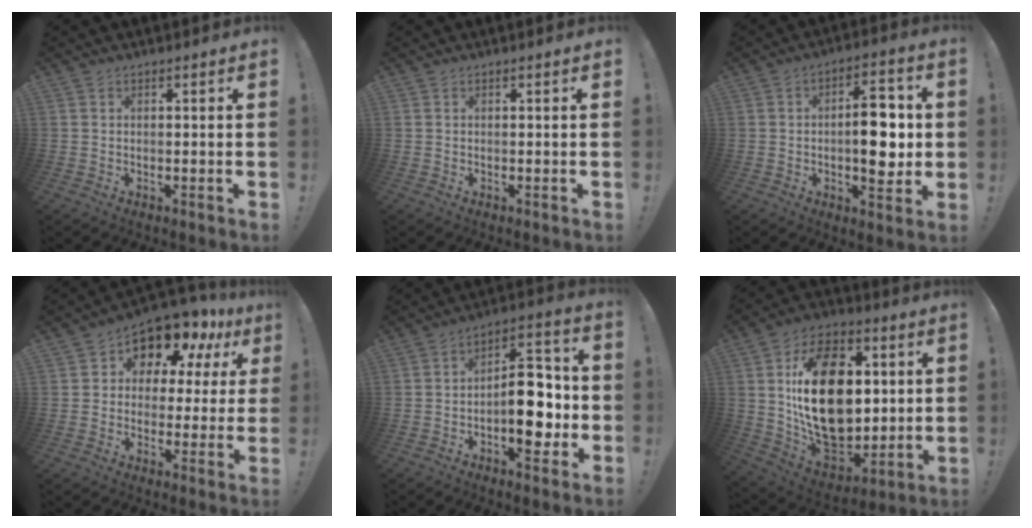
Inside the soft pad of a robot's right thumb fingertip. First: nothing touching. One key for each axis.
{"total": 0.0}
{"total": 12.7, "fx": -0.5, "fy": 6.3, "fz": 11.1, "tx": -0.148, "ty": 0.010, "tz": -0.011}
{"total": 9.2, "fx": 6.4, "fy": 5.4, "fz": 3.8, "tx": -0.059, "ty": -0.064, "tz": 0.112}
{"total": 15.1, "fx": -3.7, "fy": 8.3, "fz": 12.0, "tx": -0.169, "ty": 0.036, "tz": -0.058}
{"total": 27.5, "fx": 3.5, "fy": 18.4, "fz": 20.2, "tx": -0.359, "ty": -0.016, "tz": 0.075}